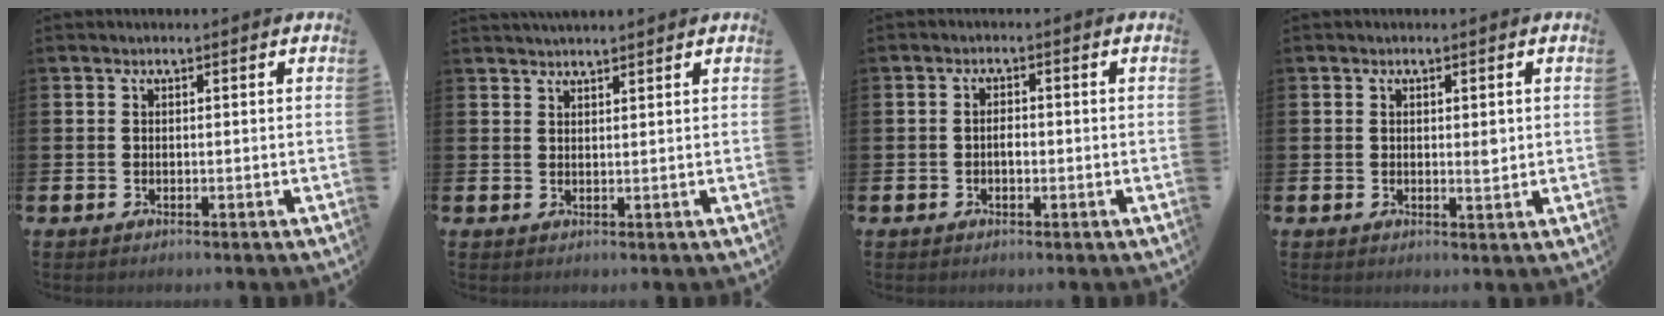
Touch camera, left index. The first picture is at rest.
{"total": 2.1, "force": [2.1, -0.1, 0.1], "torque": [-0.001, -0.007, 0.038]}
{"total": 1.4, "force": [-0.5, 0.8, 1.0], "torque": [-0.014, 0.001, -0.011]}
{"total": 1.1, "force": [0.4, 0.5, 0.9], "torque": [0.002, -0.003, 0.002]}